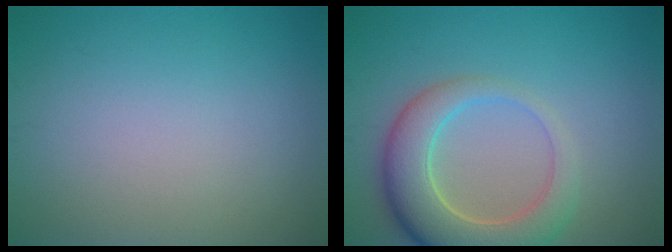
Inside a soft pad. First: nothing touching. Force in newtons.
{"total": 6.8, "press": 6.8, "slide": 0.8}